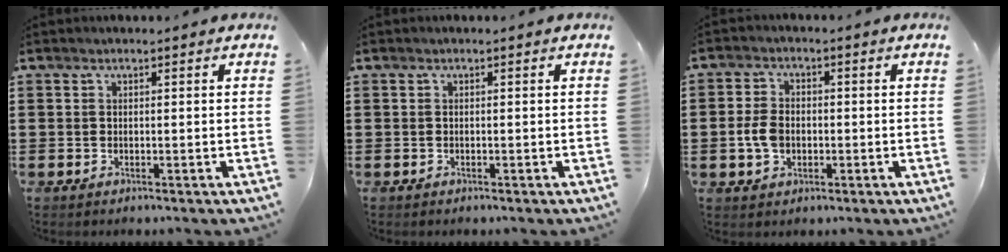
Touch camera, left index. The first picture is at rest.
{"total": 0.0}
{"total": 4.7, "force": [-0.6, 3.2, 3.3], "torque": [-0.087, -0.001, -0.016]}